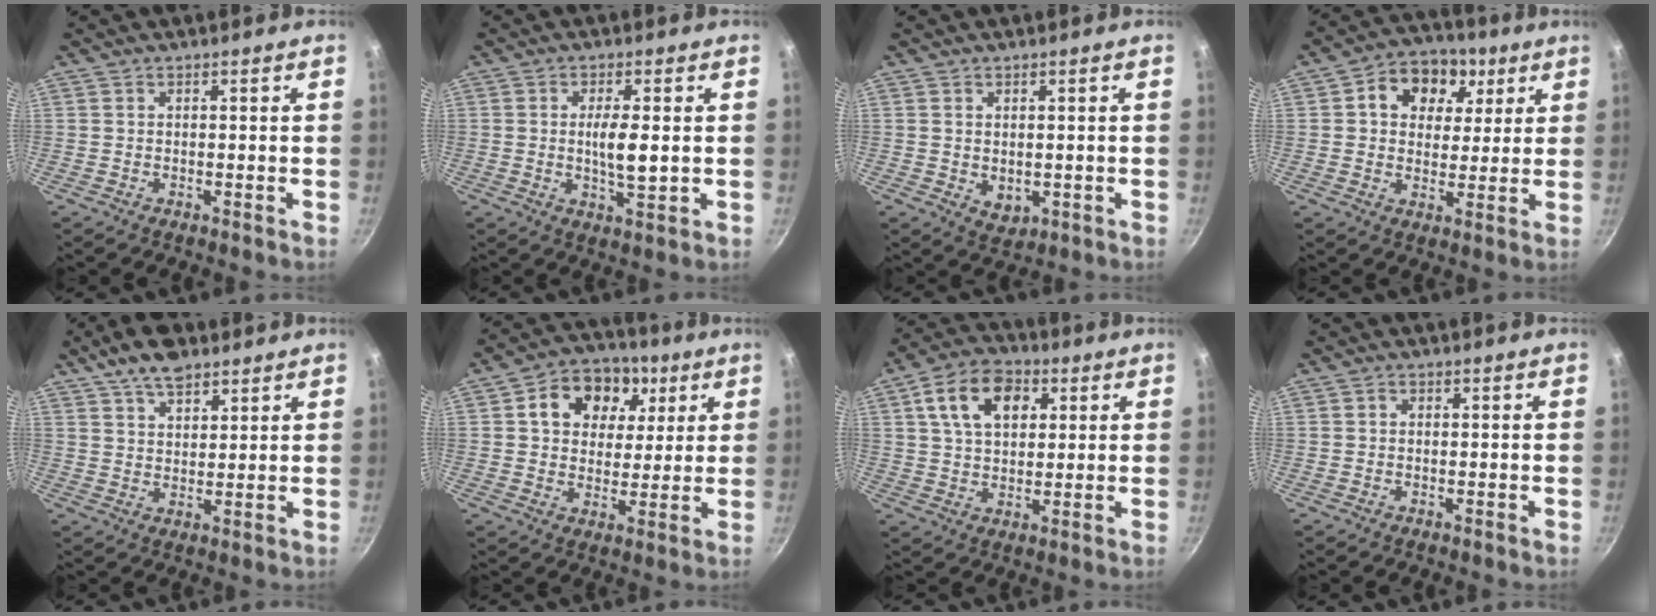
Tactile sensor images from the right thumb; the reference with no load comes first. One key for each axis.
{"total": 5.9, "fx": 0.1, "fy": 1.7, "fz": 5.6, "tx": -0.102, "ty": -0.004, "tz": 0.005}
{"total": 3.3, "fx": 0.2, "fy": 2.5, "fz": 2.2, "tx": -0.031, "ty": -0.011, "tz": 0.010}
{"total": 12.2, "fx": 4.4, "fy": 9.6, "fz": 6.2, "tx": -0.065, "ty": -0.002, "tz": 0.053}
{"total": 9.1, "fx": 6.2, "fy": 4.5, "fz": 5.0, "tx": -0.062, "ty": -0.015, "tz": 0.106}
{"total": 13.8, "fx": 4.8, "fy": 10.8, "fz": 7.2, "tx": -0.089, "ty": 0.001, "tz": 0.063}
{"total": 12.3, "fx": 4.1, "fy": 8.2, "fz": 8.2, "tx": -0.118, "ty": 0.005, "tz": 0.060}
{"total": 0.7, "fx": 0.0, "fy": 0.6, "fz": 0.3, "tx": -0.004, "ty": 0.005, "tz": 0.001}